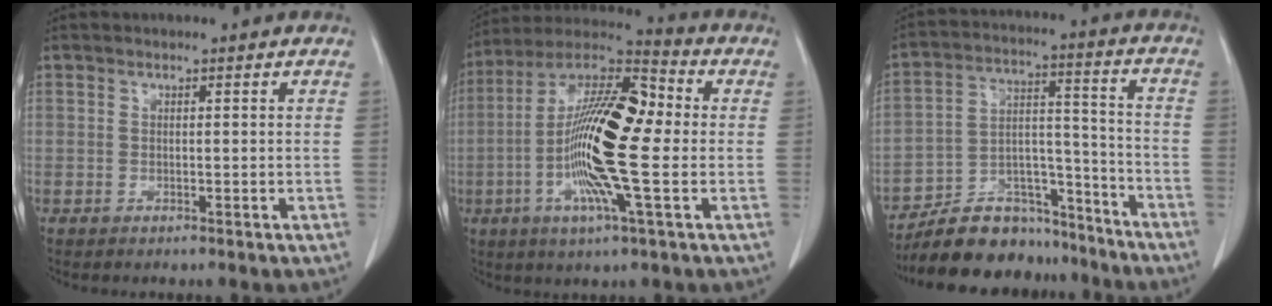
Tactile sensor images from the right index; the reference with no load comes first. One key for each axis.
{"total": 19.0, "fx": -1.1, "fy": 3.2, "fz": 18.8, "tx": -0.357, "ty": 0.014, "tz": -0.033}
{"total": 16.1, "fx": -14.2, "fy": 6.2, "fz": 4.3, "tx": -0.067, "ty": 0.045, "tz": -0.231}